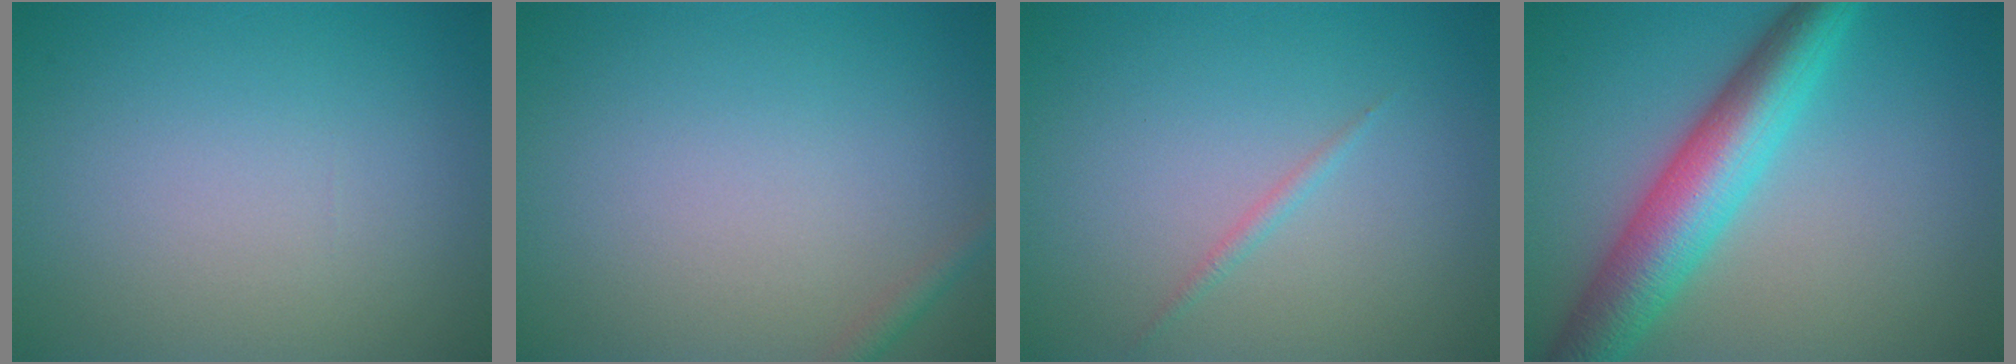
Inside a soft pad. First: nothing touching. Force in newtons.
{"total": 1.0, "press": 1.0, "slide": 0.0}
{"total": 0.7, "press": 0.7, "slide": 0.0}
{"total": 7.5, "press": 7.5, "slide": 0.2}